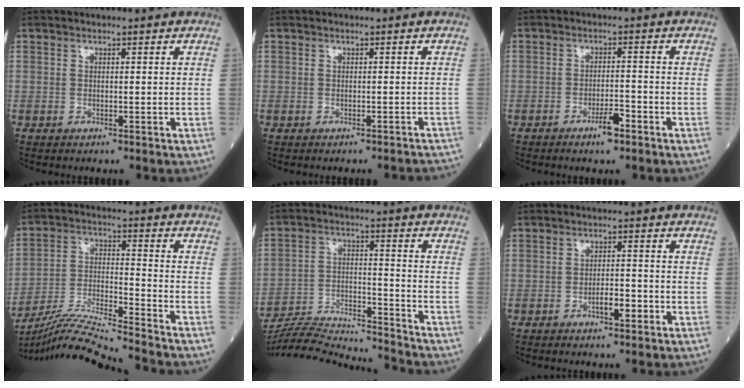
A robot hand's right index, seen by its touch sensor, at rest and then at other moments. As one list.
[{"total": 4.0, "force": [-3.9, 0.4, 0.8], "torque": [-0.009, -0.009, -0.038]}, {"total": 3.3, "force": [-2.2, 0.5, 2.4], "torque": [-0.040, 0.001, -0.038]}, {"total": 15.2, "force": [-14.0, -1.7, 5.5], "torque": [-0.100, -0.006, -0.249]}, {"total": 17.5, "force": [-17.0, -0.1, 4.1], "torque": [-0.089, 0.000, -0.274]}, {"total": 3.1, "force": [-1.5, 0.9, 2.5], "torque": [-0.038, 0.004, -0.025]}]